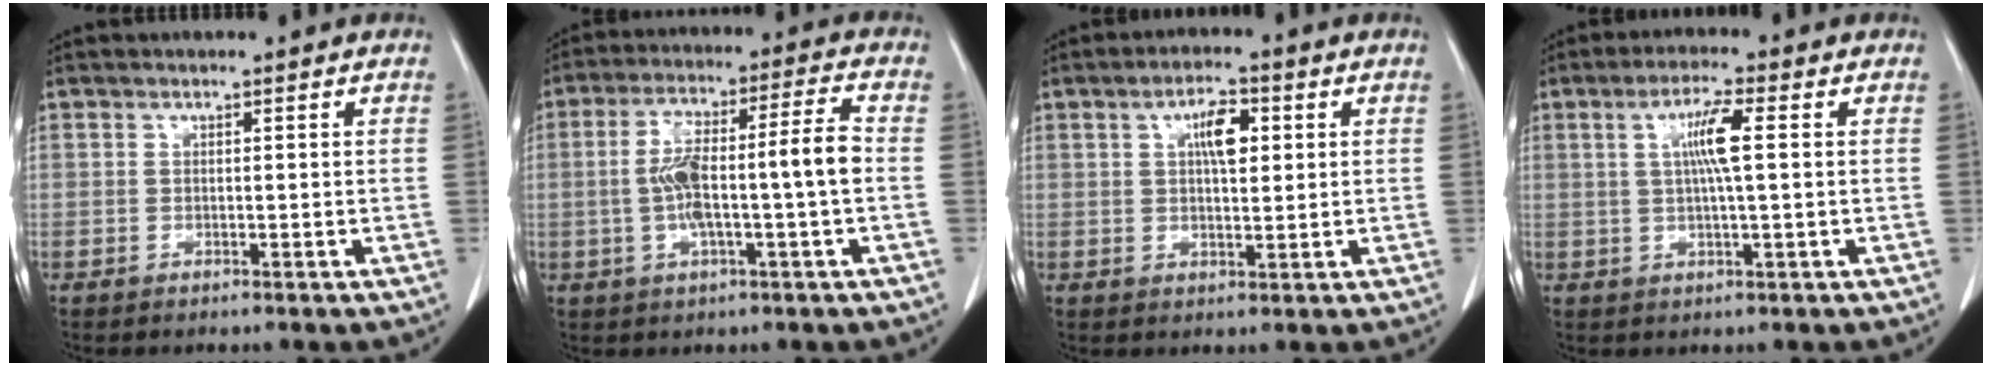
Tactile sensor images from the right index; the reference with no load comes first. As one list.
[{"total": 11.2, "force": [-1.1, 0.9, 11.1], "torque": [-0.203, 0.026, -0.019]}, {"total": 5.2, "force": [1.5, 1.8, 4.6], "torque": [-0.078, 0.007, 0.025]}, {"total": 5.6, "force": [1.1, 0.2, 5.5], "torque": [-0.102, 0.003, 0.019]}]